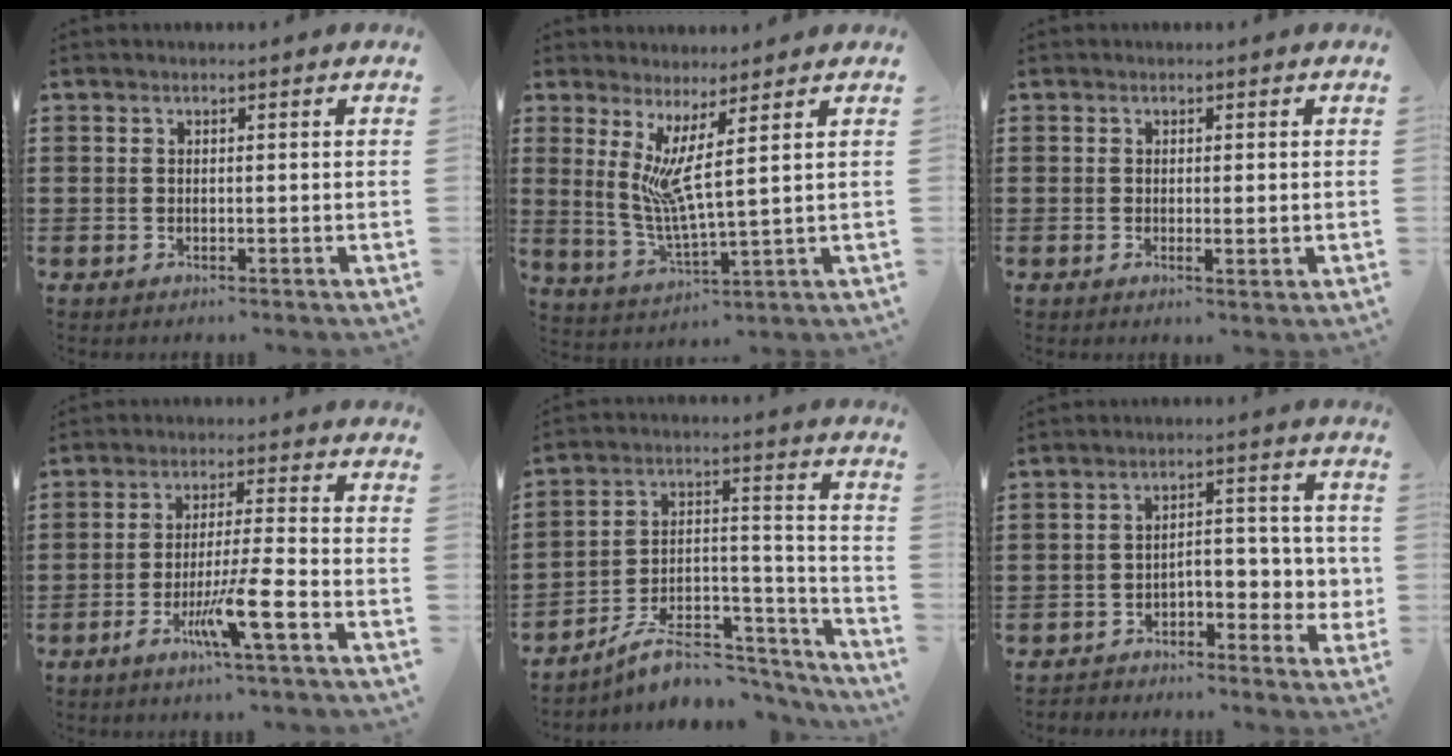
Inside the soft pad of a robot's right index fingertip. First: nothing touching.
{"total": 6.4, "force": [3.1, 0.0, 5.6], "torque": [-0.125, -0.023, 0.054]}
{"total": 1.5, "force": [0.0, 0.3, 1.5], "torque": [-0.028, -0.003, 0.001]}
{"total": 8.4, "force": [-4.2, 0.1, 7.3], "torque": [-0.137, -0.011, -0.078]}
{"total": 10.0, "force": [-7.8, 3.9, 4.8], "torque": [-0.074, 0.032, -0.143]}
{"total": 3.9, "force": [-2.0, 2.3, 2.5], "torque": [-0.039, 0.006, -0.045]}